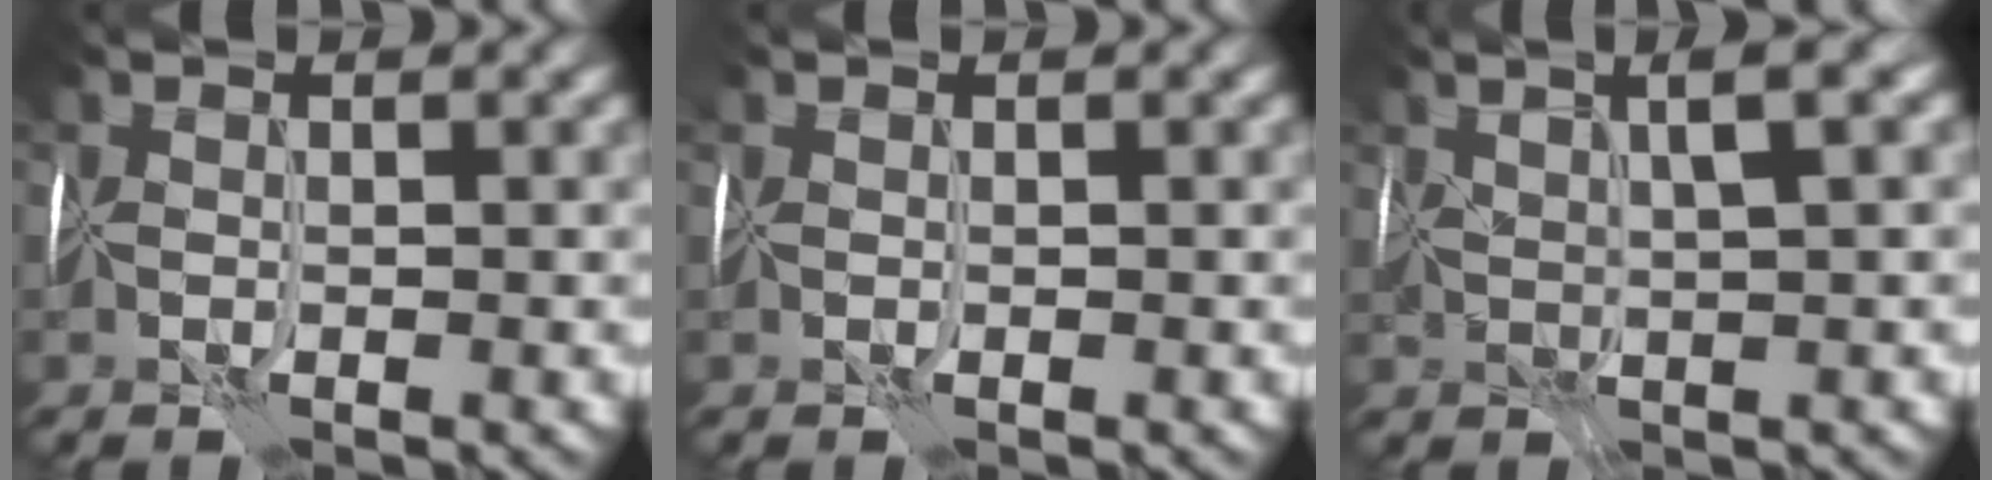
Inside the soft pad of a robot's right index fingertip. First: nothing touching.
{"total": 0.0}
{"total": 3.1, "force": [2.4, -0.1, 2.0], "torque": [-0.009, 0.023, 0.039]}